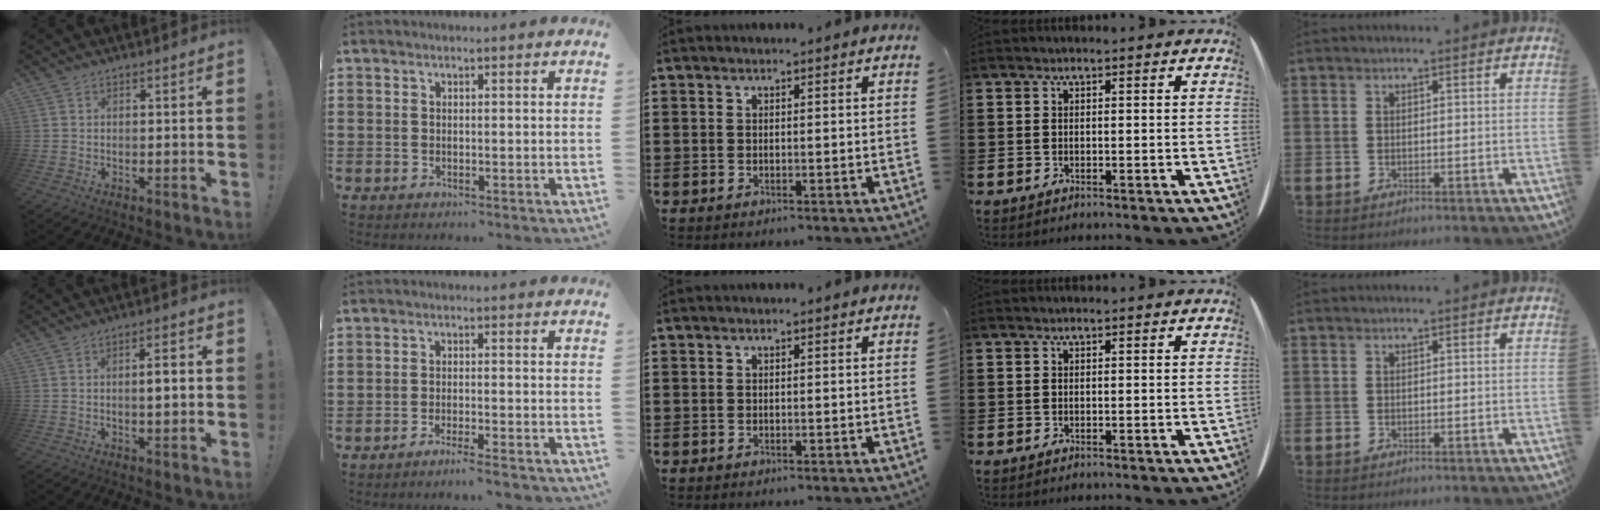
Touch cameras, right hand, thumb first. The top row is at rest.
{"thumb": {"total": 3.9, "force": [-0.1, 0.7, 3.8], "torque": [-0.051, -0.003, -0.008]}, "index": {"total": 2.7, "force": [-2.4, -0.2, 1.2], "torque": [-0.018, 0.002, -0.047]}}